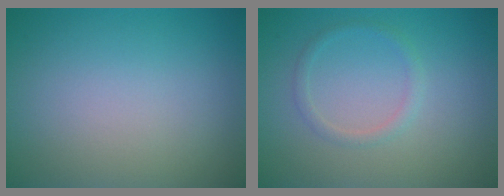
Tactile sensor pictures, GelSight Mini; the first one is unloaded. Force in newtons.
{"total": 1.3, "press": 1.2, "slide": 0.0}